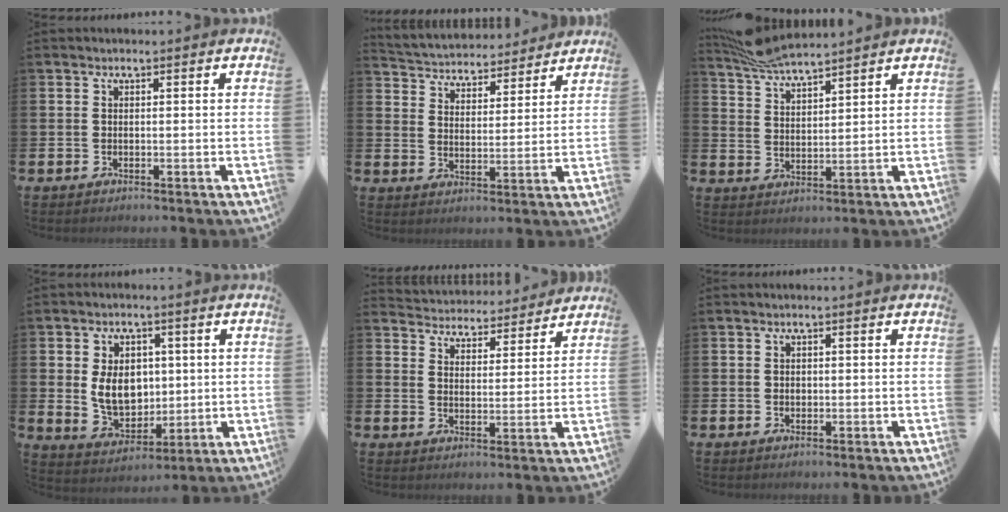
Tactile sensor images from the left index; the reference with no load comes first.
{"total": 4.5, "force": [4.2, 1.4, -0.3], "torque": [-0.021, -0.037, 0.071]}
{"total": 5.9, "force": [5.8, 0.2, 1.4], "torque": [-0.046, -0.027, 0.105]}
{"total": 6.6, "force": [1.1, 5.0, 4.2], "torque": [-0.071, 0.008, 0.017]}
{"total": 4.6, "force": [4.5, 1.0, -0.5], "torque": [-0.007, -0.040, 0.075]}
{"total": 0.6, "force": [0.1, 0.6, 0.3], "torque": [-0.001, 0.003, 0.000]}